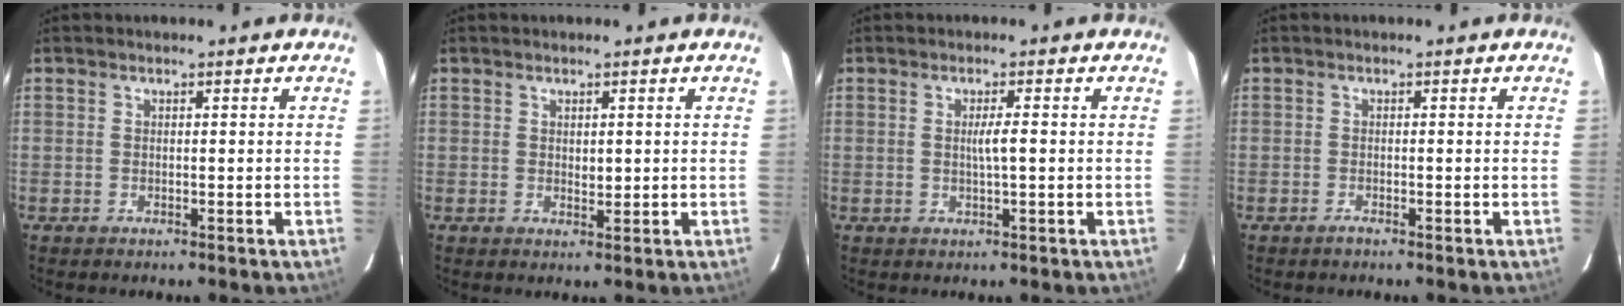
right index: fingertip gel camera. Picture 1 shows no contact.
{"total": 1.3, "force": [0.2, 0.7, 1.0], "torque": [-0.014, -0.003, 0.005]}
{"total": 2.2, "force": [0.0, -0.1, 2.2], "torque": [-0.039, 0.000, 0.000]}
{"total": 0.6, "force": [-0.6, -0.1, 0.2], "torque": [-0.006, -0.001, -0.009]}